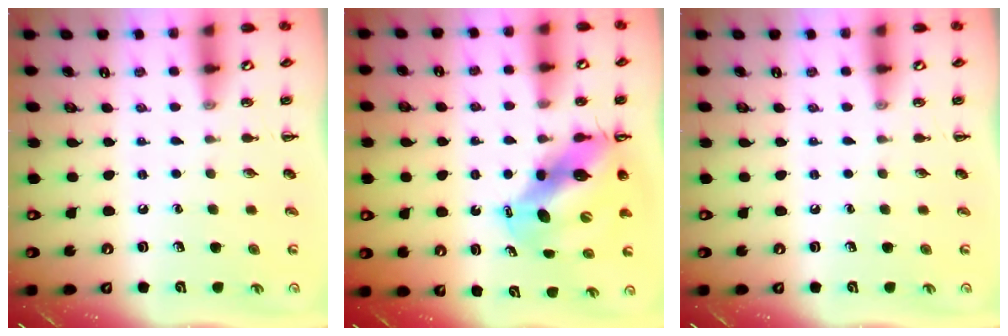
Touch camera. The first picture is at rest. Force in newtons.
{"total": 10.6, "press": 10.1, "slide": 3.1}
{"total": 0.0}